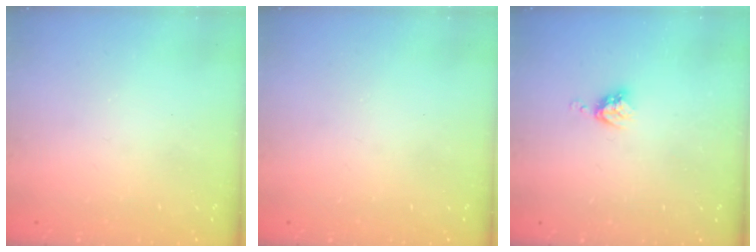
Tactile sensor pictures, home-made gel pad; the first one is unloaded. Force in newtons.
{"total": 0.0}
{"total": 4.0, "press": 4.0, "slide": 0.5}